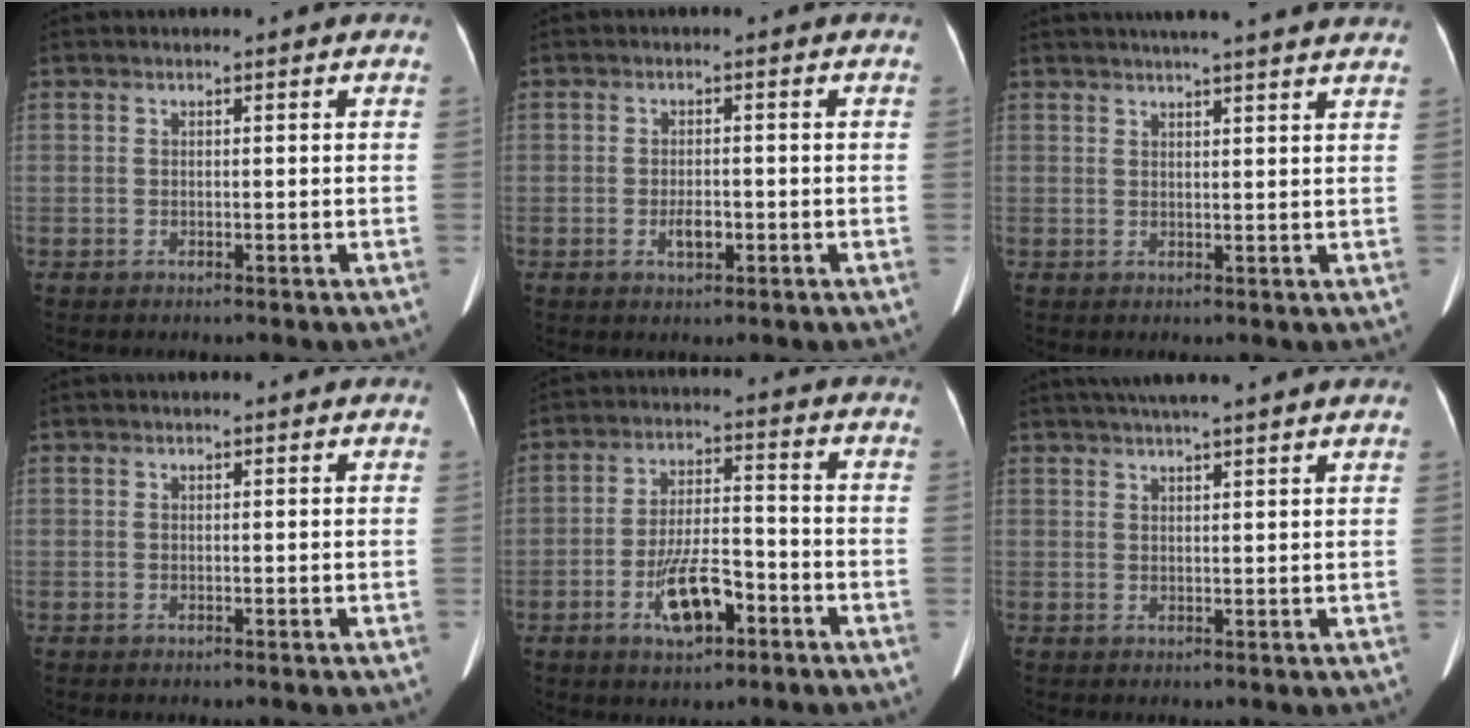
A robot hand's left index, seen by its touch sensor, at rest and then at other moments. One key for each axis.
{"total": 2.4, "fx": -0.9, "fy": 1.1, "fz": 1.9, "tx": -0.039, "ty": 0.001, "tz": -0.013}
{"total": 15.2, "fx": 13.6, "fy": 0.5, "fz": 6.8, "tx": -0.100, "ty": 0.021, "tz": 0.164}
{"total": 0.0}
{"total": 8.7, "fx": -4.1, "fy": 2.9, "fz": 7.1, "tx": -0.139, "ty": 0.004, "tz": -0.069}
{"total": 9.0, "fx": 7.6, "fy": -0.4, "fz": 4.8, "tx": -0.074, "ty": 0.032, "tz": 0.099}